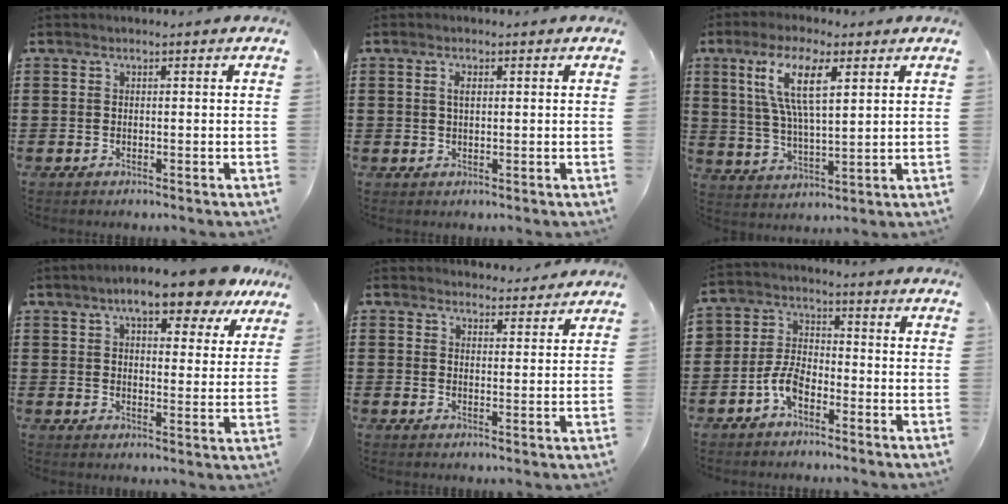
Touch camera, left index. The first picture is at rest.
{"total": 1.5, "force": [0.5, 0.7, 1.3], "torque": [-0.028, 0.006, 0.006]}
{"total": 10.3, "force": [4.5, 3.2, 8.6], "torque": [-0.178, 0.014, 0.079]}
{"total": 9.3, "force": [7.3, 2.1, 5.4], "torque": [-0.093, -0.021, 0.125]}
{"total": 3.3, "force": [3.3, 0.6, -0.1], "torque": [-0.002, -0.015, 0.060]}
{"total": 5.0, "force": [-3.4, 3.0, 2.4], "torque": [-0.075, 0.002, -0.075]}